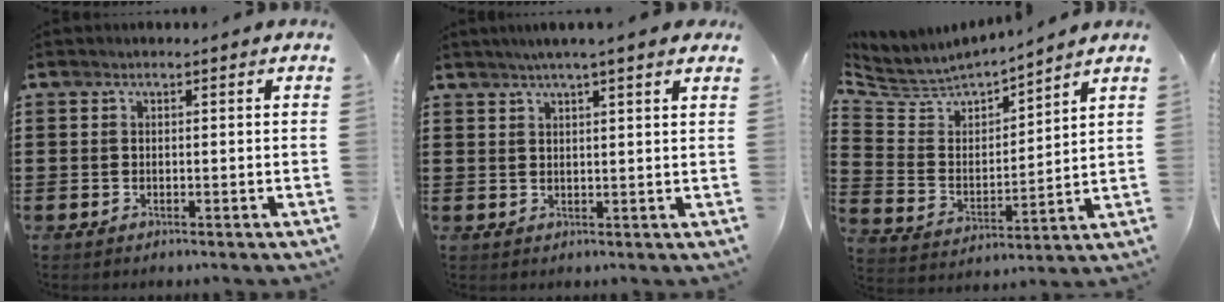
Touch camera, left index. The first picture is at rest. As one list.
[{"total": 3.2, "force": [2.5, -0.3, 1.9], "torque": [-0.043, 0.003, 0.046]}, {"total": 4.6, "force": [4.3, 1.5, 0.6], "torque": [-0.045, -0.033, 0.067]}]